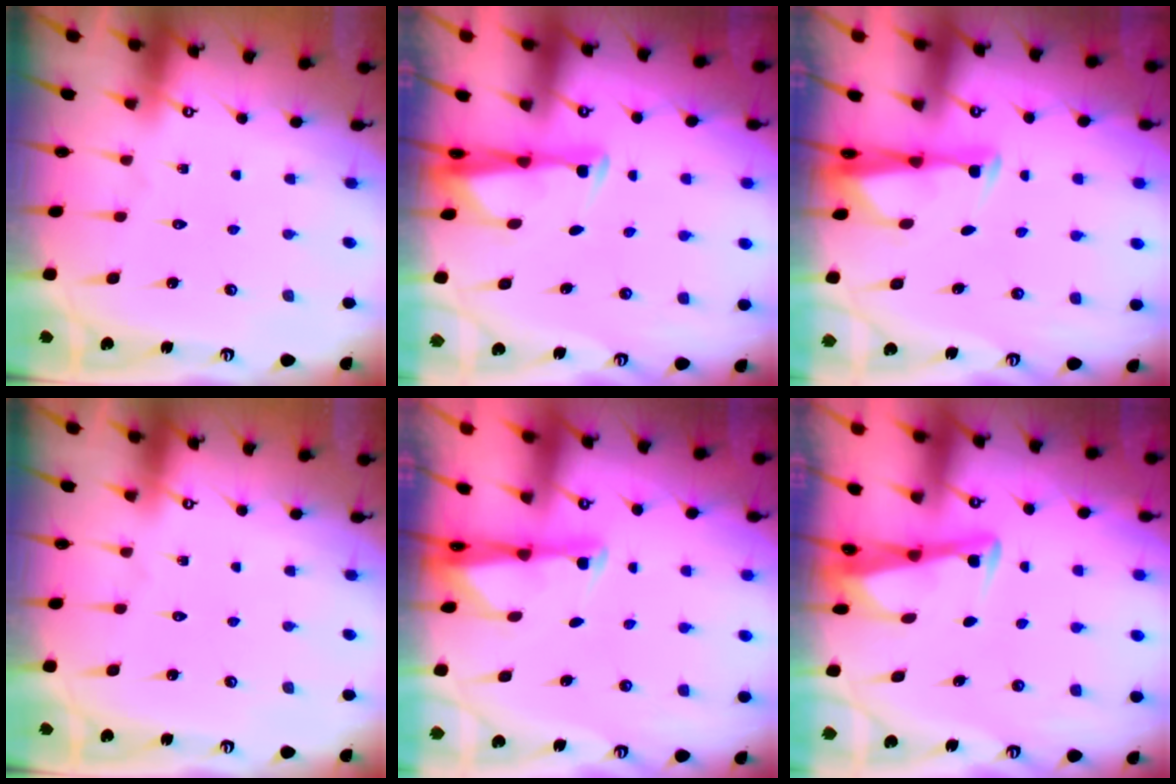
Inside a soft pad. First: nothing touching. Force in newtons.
{"total": 2.9, "press": 2.8, "slide": 0.7}
{"total": 2.9, "press": 2.8, "slide": 0.8}
{"total": 0.0}
{"total": 1.8, "press": 1.8, "slide": 0.4}
{"total": 3.3, "press": 3.3, "slide": 0.4}